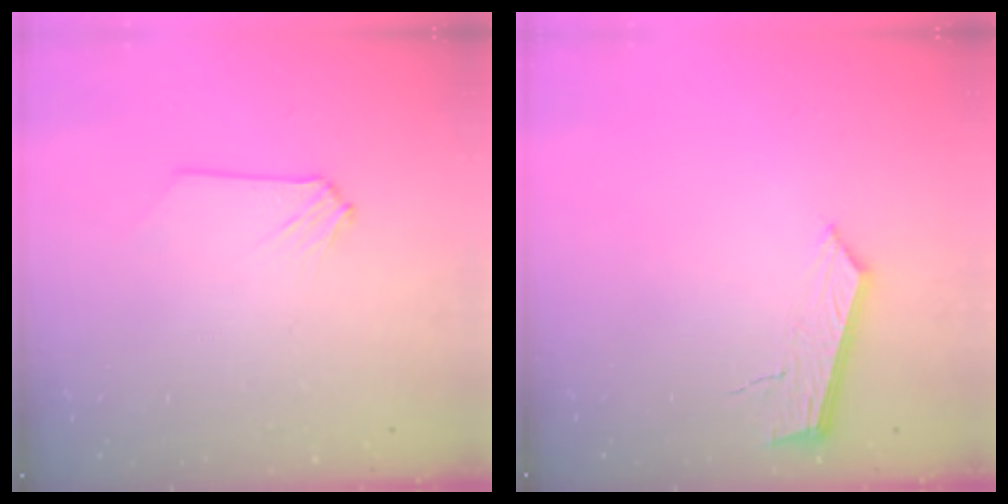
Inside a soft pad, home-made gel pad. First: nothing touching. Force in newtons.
{"total": 5.8, "press": 5.7, "slide": 0.7}